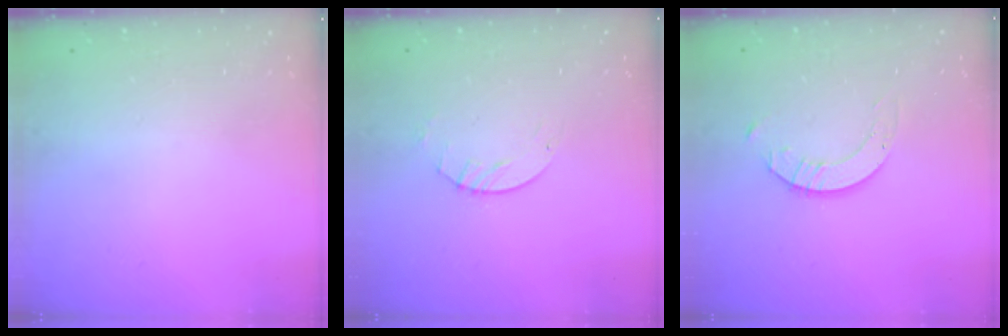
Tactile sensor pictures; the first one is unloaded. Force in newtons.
{"total": 2.6, "press": 2.6, "slide": 0.3}
{"total": 2.7, "press": 2.7, "slide": 0.2}